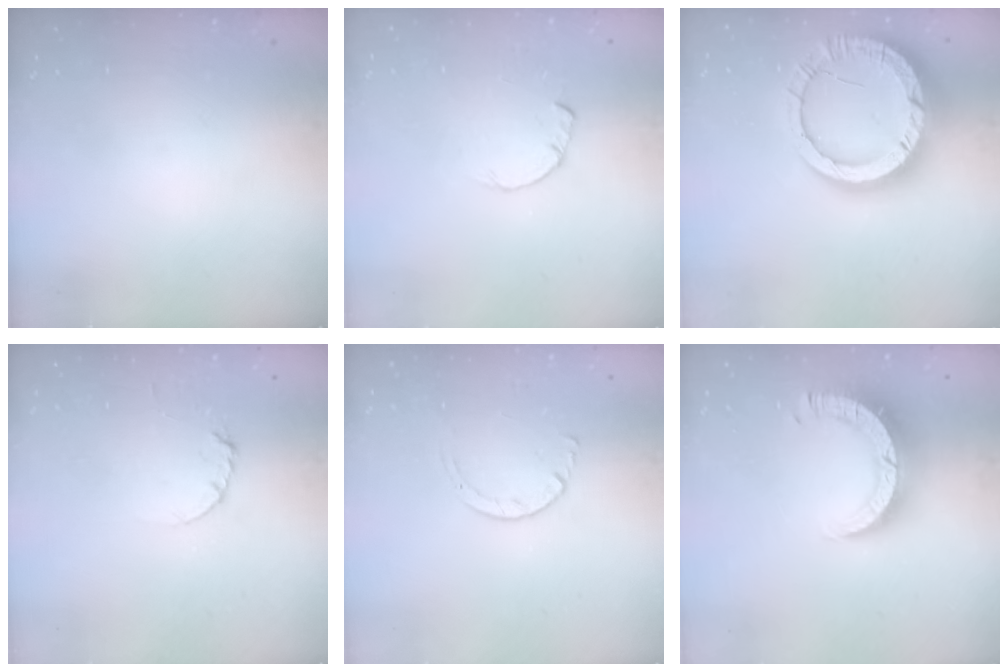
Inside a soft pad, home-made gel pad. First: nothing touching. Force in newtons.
{"total": 0.8, "press": 0.8, "slide": 0.2}
{"total": 19.3, "press": 19.2, "slide": 1.9}
{"total": 3.5, "press": 3.5, "slide": 0.4}
{"total": 2.7, "press": 2.7, "slide": 0.3}
{"total": 10.0, "press": 9.9, "slide": 1.2}